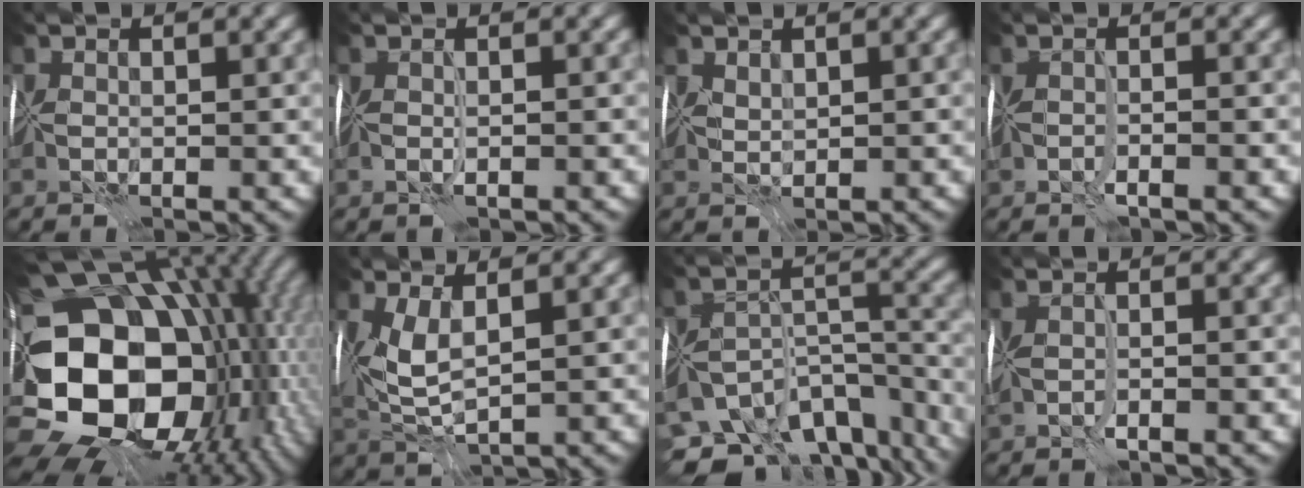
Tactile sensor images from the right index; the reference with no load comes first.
{"total": 0.9, "force": [-0.5, -0.8, -0.2], "torque": [0.007, -0.007, -0.007]}
{"total": 1.0, "force": [0.9, -0.4, -0.1], "torque": [0.002, -0.003, 0.018]}
{"total": 1.3, "force": [-1.0, -0.9, 0.2], "torque": [0.000, -0.002, -0.020]}
{"total": 19.2, "force": [-2.1, 13.8, 13.2], "torque": [-0.251, -0.012, -0.023]}
{"total": 3.8, "force": [0.9, 1.0, 3.6], "torque": [-0.088, -0.002, 0.018]}
{"total": 11.7, "force": [-10.0, 4.7, 4.0], "torque": [-0.066, -0.007, -0.132]}
{"total": 1.3, "force": [-0.8, -0.9, 0.6], "torque": [-0.014, -0.006, -0.016]}